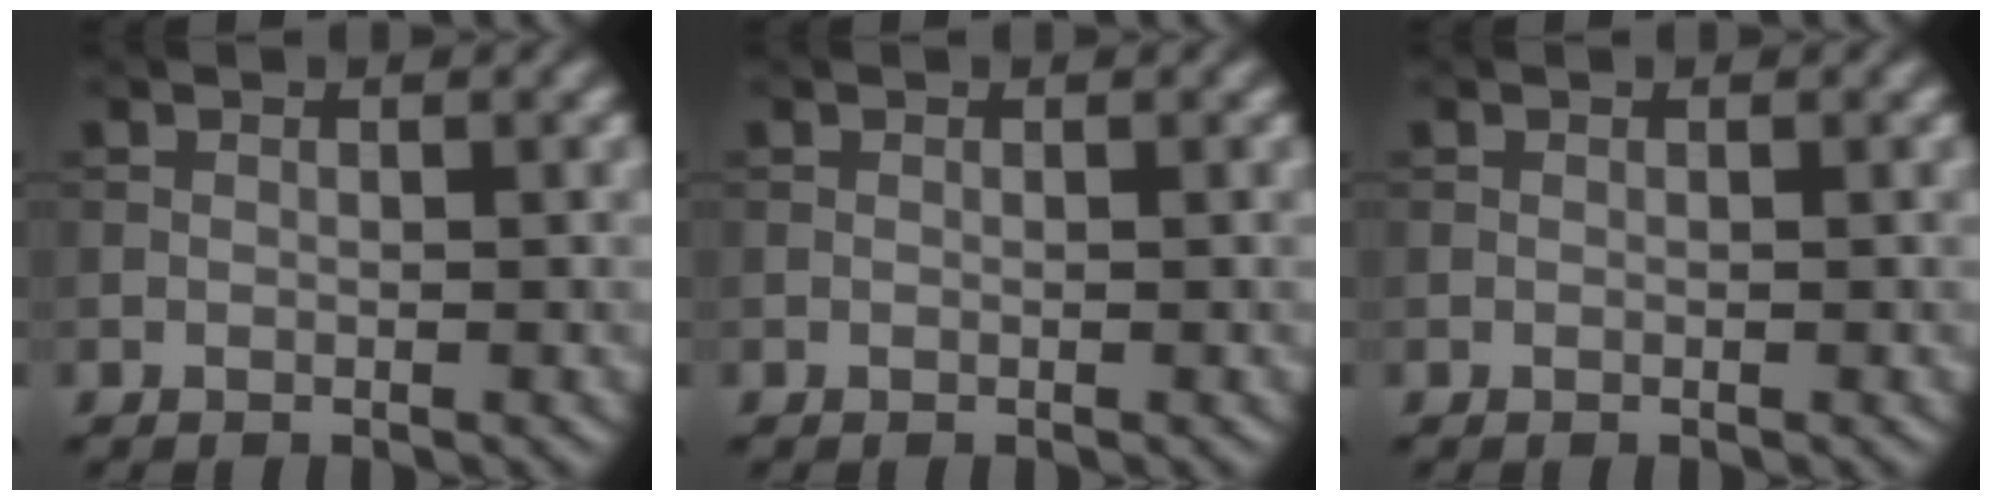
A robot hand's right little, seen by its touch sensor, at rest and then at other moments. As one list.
[{"total": 0.0}, {"total": 0.0}]